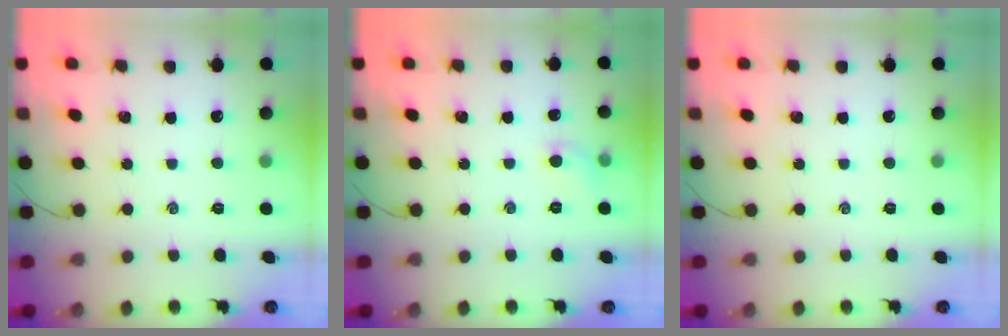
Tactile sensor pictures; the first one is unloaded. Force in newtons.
{"total": 4.7, "press": 4.5, "slide": 1.5}
{"total": 0.0}